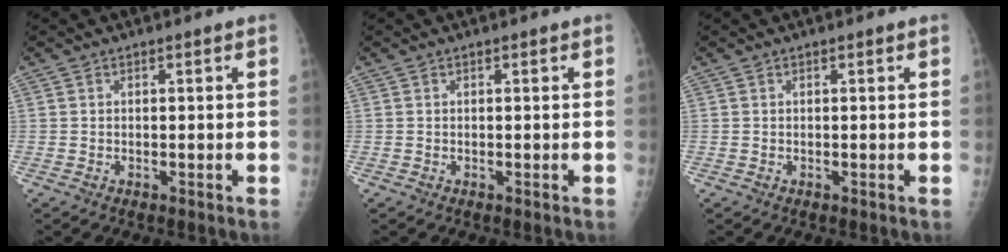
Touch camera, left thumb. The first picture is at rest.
{"total": 0.0}
{"total": 0.0}